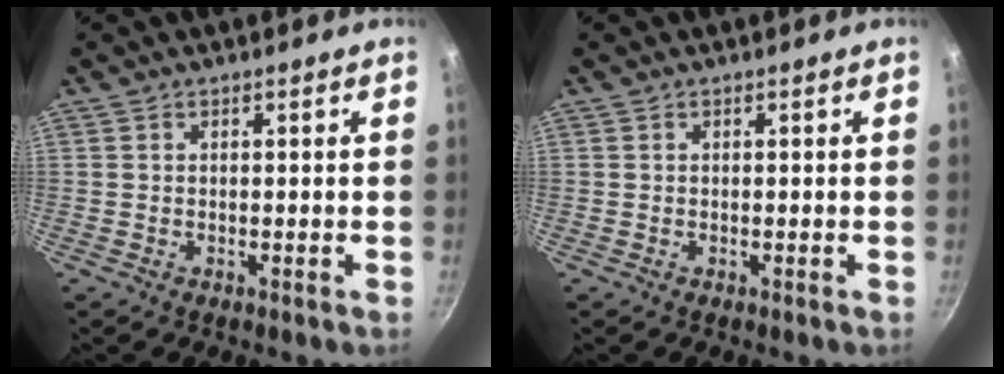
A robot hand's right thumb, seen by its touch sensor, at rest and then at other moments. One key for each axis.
{"total": 0.0}